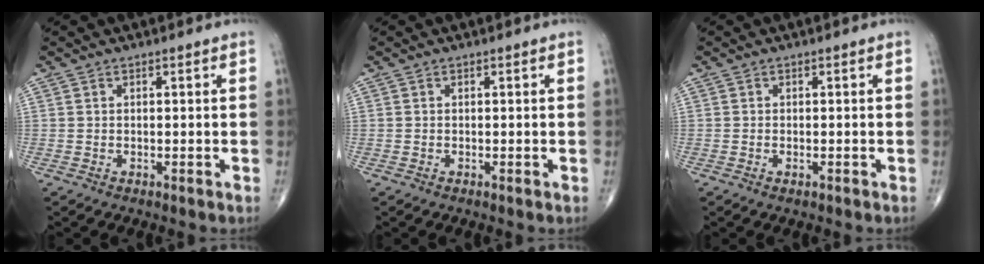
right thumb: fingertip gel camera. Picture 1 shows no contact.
{"total": 0.0}
{"total": 0.6, "force": [-0.3, 0.2, 0.4], "torque": [-0.010, 0.001, -0.004]}